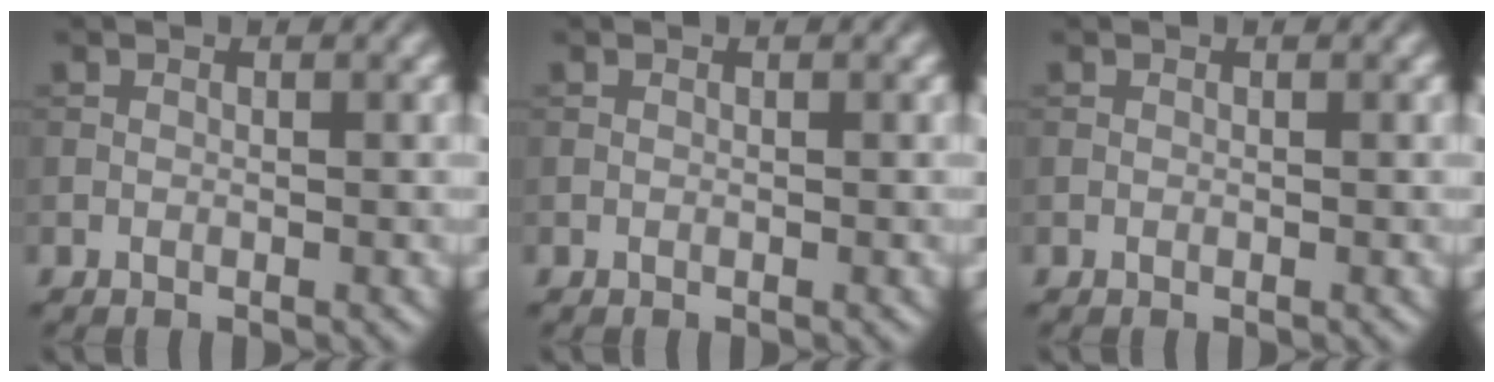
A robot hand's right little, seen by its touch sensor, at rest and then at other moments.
{"total": 0.0}
{"total": 0.0}